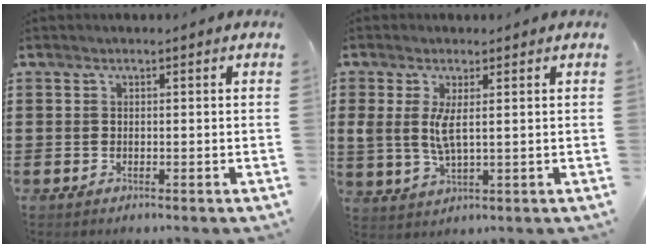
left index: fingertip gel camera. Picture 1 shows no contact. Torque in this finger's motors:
{"motor_torque": [1.06, -0.35, 0.58, 0.14]}